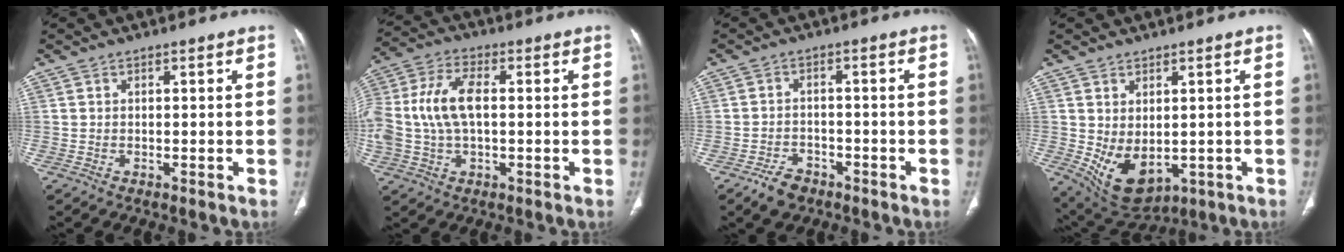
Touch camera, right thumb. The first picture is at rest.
{"total": 13.2, "force": [0.6, 7.5, 10.8], "torque": [-0.241, 0.026, 0.009]}
{"total": 4.6, "force": [-3.2, 2.8, 1.8], "torque": [-0.029, 0.019, -0.049]}
{"total": 9.3, "force": [-1.0, 5.7, 7.3], "torque": [-0.114, -0.007, 0.015]}